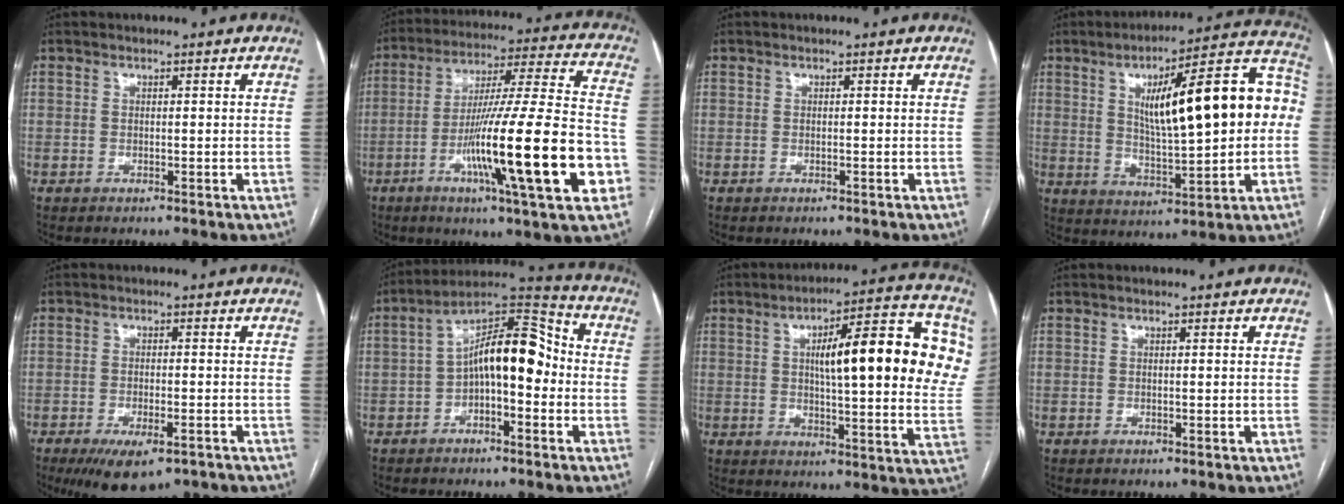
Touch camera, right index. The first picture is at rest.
{"total": 24.0, "force": [-7.6, 0.8, 22.8], "torque": [-0.340, -0.016, -0.125]}
{"total": 0.0}
{"total": 20.4, "force": [2.9, 4.3, 19.8], "torque": [-0.287, 0.041, 0.044]}
{"total": 8.2, "force": [-5.4, 2.8, 5.4], "torque": [-0.086, -0.013, -0.083]}
{"total": 11.9, "force": [-1.3, 4.8, 10.8], "torque": [-0.179, 0.050, -0.024]}
{"total": 21.7, "force": [5.2, 4.4, 20.7], "torque": [-0.242, 0.036, 0.068]}
{"total": 0.0}